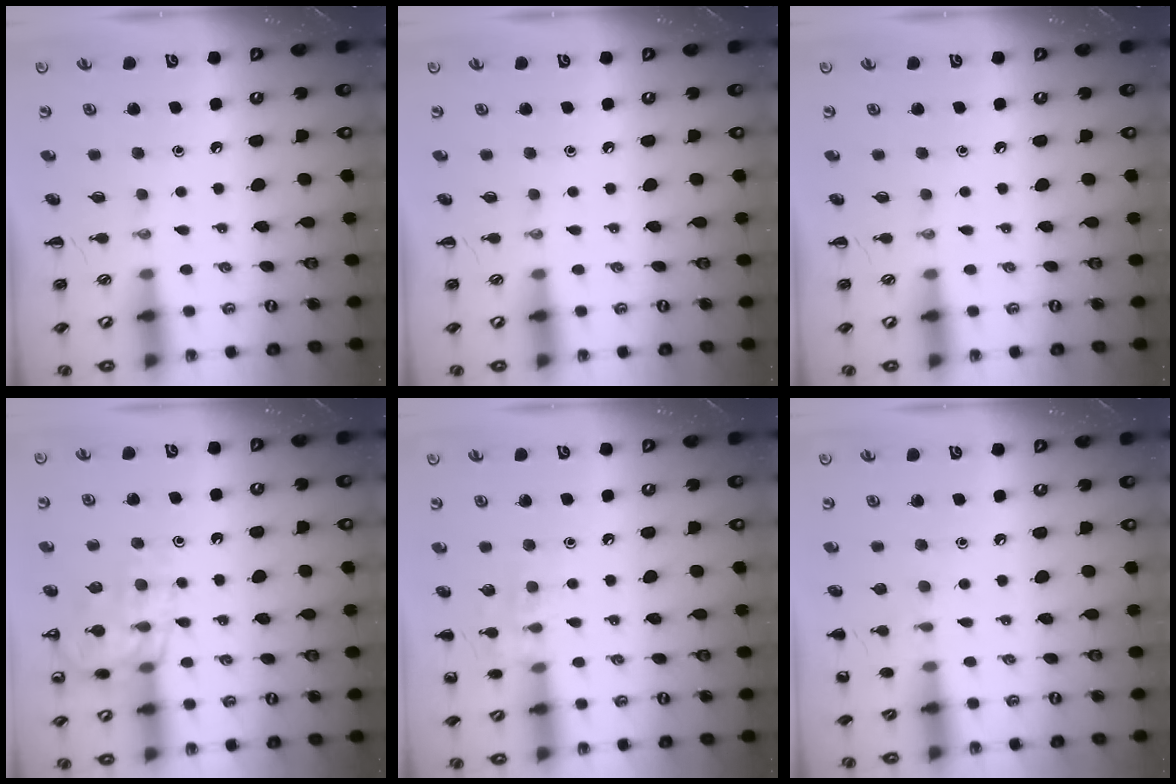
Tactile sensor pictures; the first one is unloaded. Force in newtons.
{"total": 0.0}
{"total": 0.0}
{"total": 14.2, "press": 14.1, "slide": 2.0}
{"total": 7.6, "press": 7.4, "slide": 1.7}
{"total": 6.1, "press": 5.9, "slide": 1.5}